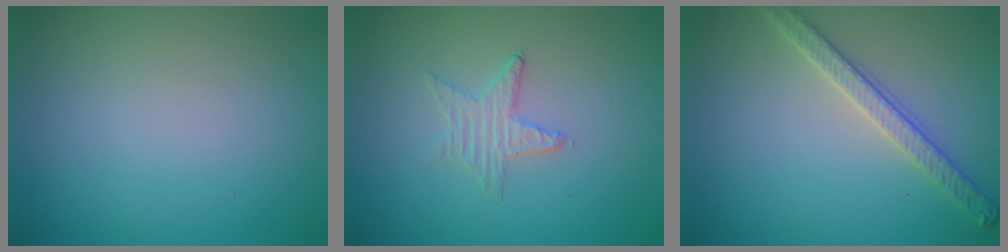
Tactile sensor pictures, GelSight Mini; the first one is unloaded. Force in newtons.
{"total": 0.9, "press": 0.9, "slide": 0.2}
{"total": 3.0, "press": 2.9, "slide": 0.7}